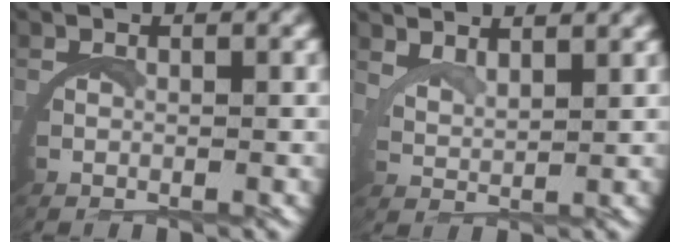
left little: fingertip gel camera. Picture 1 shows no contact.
{"total": 3.8, "force": [3.7, -0.1, 0.7], "torque": [-0.025, -0.003, 0.068]}